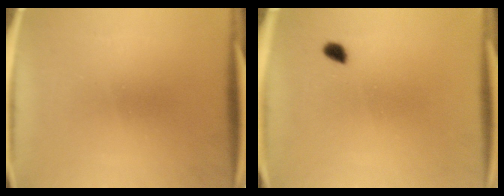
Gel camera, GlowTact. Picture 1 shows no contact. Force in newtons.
{"total": 1.7}